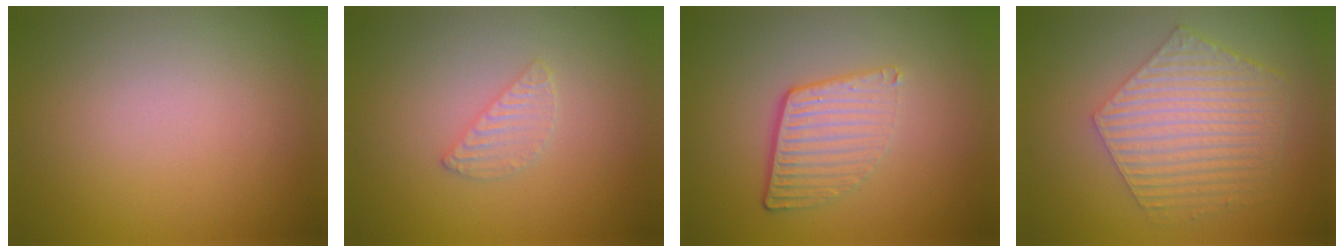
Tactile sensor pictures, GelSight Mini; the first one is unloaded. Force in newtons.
{"total": 1.5, "press": 1.5, "slide": 0.2}
{"total": 4.1, "press": 2.7, "slide": 3.1}
{"total": 6.0, "press": 4.4, "slide": 4.0}